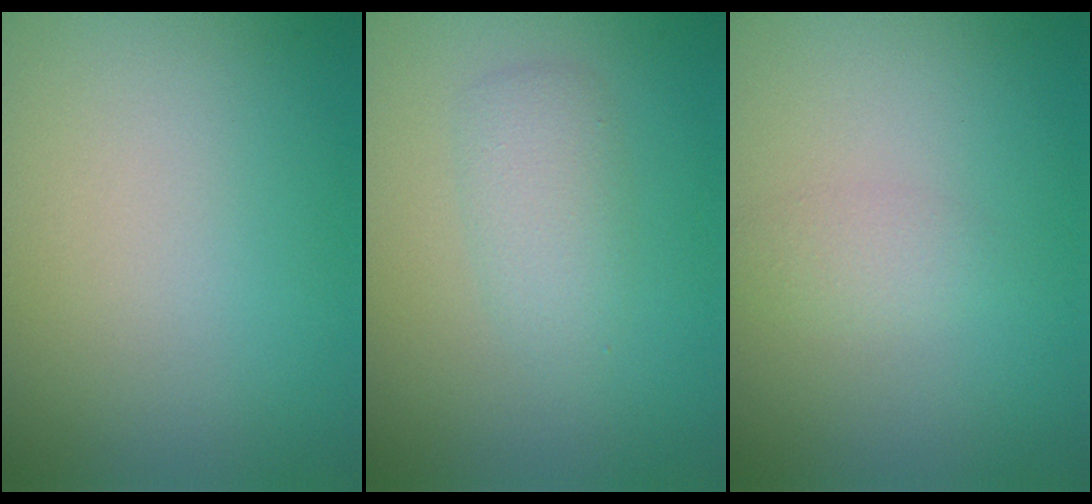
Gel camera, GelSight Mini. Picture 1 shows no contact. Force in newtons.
{"total": 2.3, "press": 2.3, "slide": 0.1}
{"total": 1.2, "press": 1.2, "slide": 0.1}